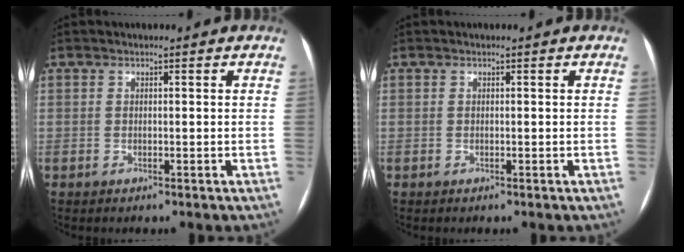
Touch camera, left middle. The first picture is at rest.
{"total": 0.0}